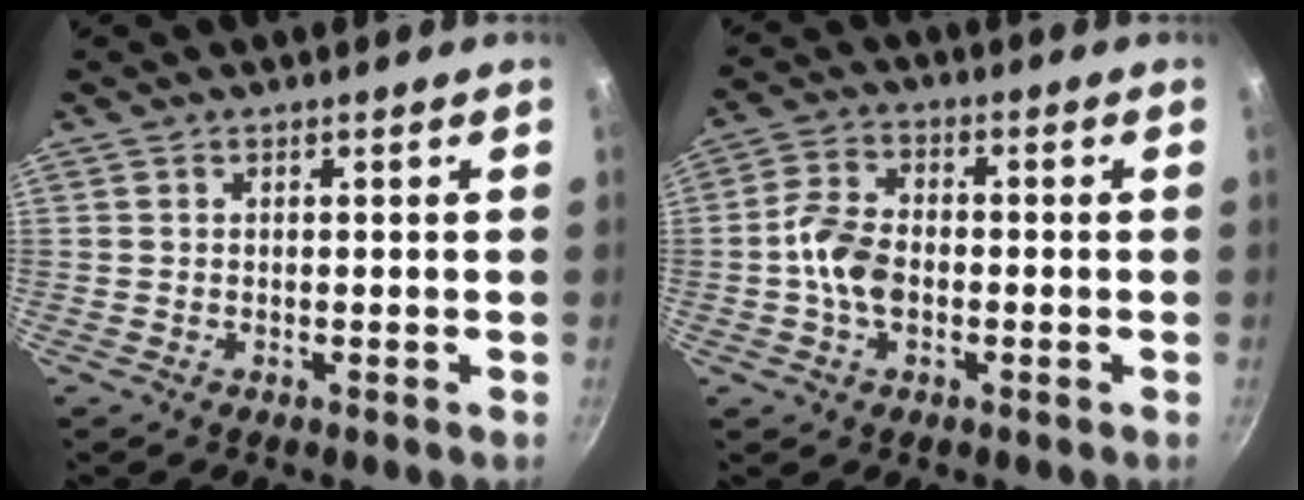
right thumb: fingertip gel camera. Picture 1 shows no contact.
{"total": 7.6, "force": [-1.3, 4.9, 5.6], "torque": [-0.106, 0.027, -0.031]}